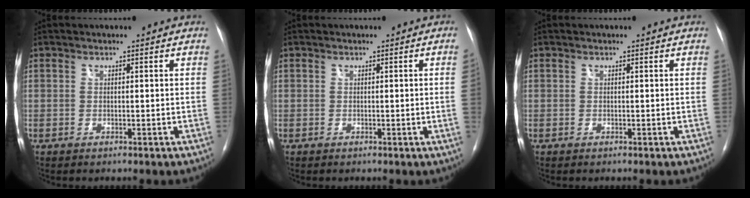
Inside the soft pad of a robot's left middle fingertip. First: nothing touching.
{"total": 1.3, "force": [-0.1, -0.6, 1.1], "torque": [-0.010, -0.001, -0.002]}
{"total": 0.0}